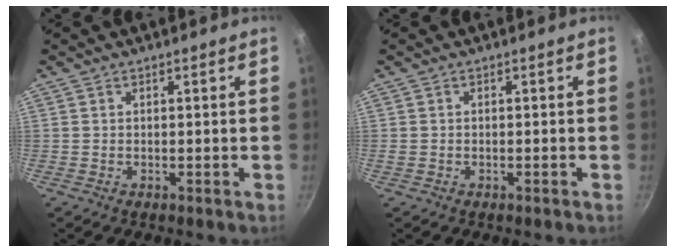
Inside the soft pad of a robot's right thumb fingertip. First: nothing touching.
{"total": 0.5, "force": [-0.3, 0.3, 0.3], "torque": [-0.011, 0.004, -0.003]}